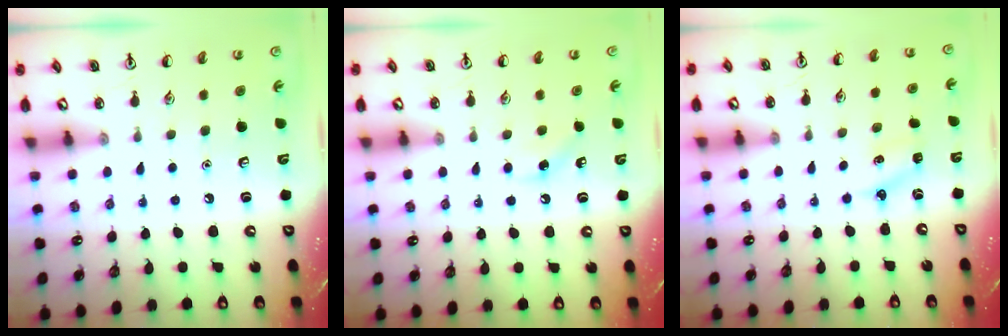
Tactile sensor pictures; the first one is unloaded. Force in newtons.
{"total": 3.8, "press": 3.5, "slide": 1.4}
{"total": 2.9, "press": 2.7, "slide": 0.9}